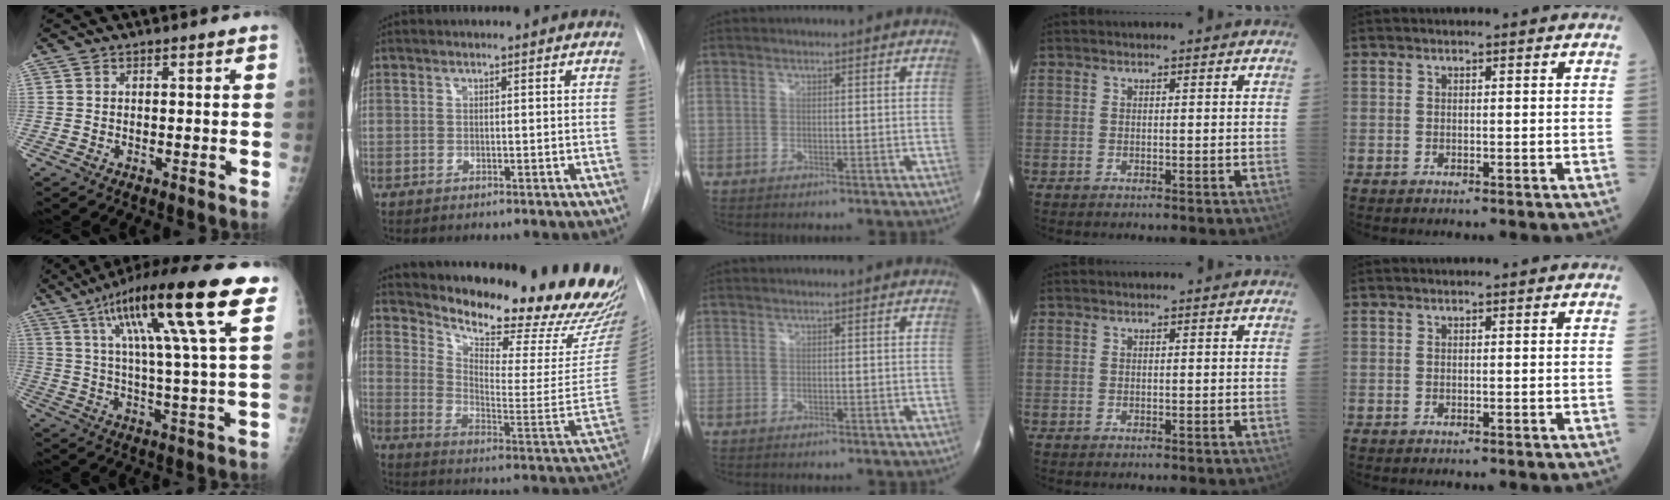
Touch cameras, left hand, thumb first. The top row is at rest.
{"thumb": {"total": 21.6, "force": [10.5, 2.9, 18.7], "torque": [-0.304, -0.007, 0.165]}, "index": {"total": 29.2, "force": [26.0, 5.2, 12.3], "torque": [-0.197, -0.117, 0.326]}}